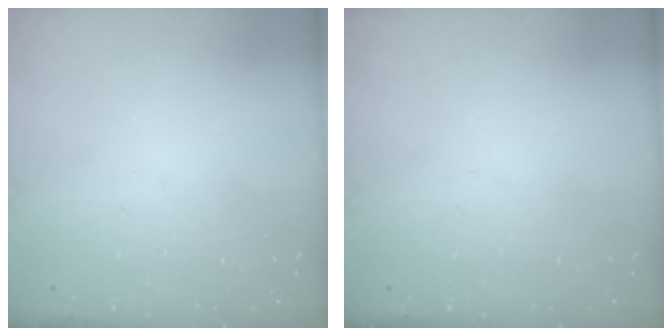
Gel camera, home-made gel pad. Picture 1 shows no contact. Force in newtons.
{"total": 0.0}